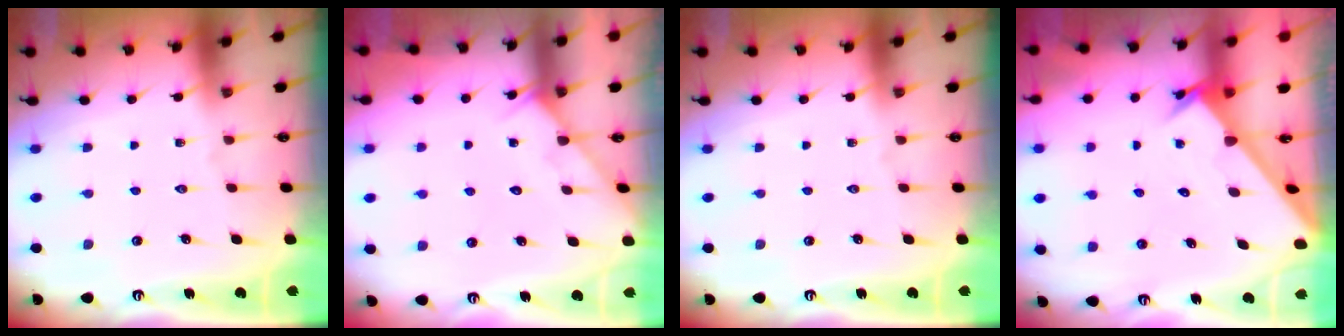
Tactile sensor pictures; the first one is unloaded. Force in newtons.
{"total": 5.4, "press": 5.4, "slide": 0.5}
{"total": 0.0}
{"total": 2.5, "press": 2.5, "slide": 0.2}